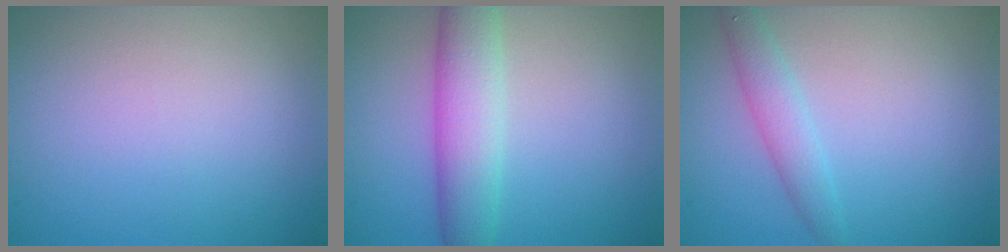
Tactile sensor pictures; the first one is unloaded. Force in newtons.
{"total": 5.2, "press": 5.2, "slide": 0.1}
{"total": 2.3, "press": 2.3, "slide": 0.0}